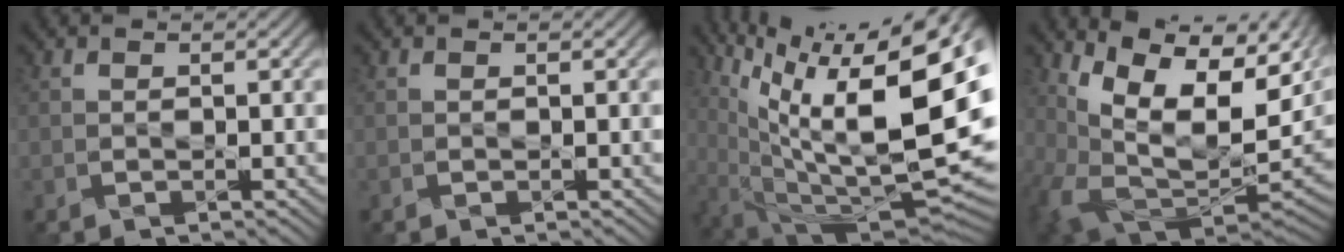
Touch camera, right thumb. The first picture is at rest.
{"total": 0.0}
{"total": 19.9, "force": [7.3, 5.8, 17.6], "torque": [-0.255, 0.024, 0.132]}
{"total": 13.7, "force": [3.5, 8.1, 10.4], "torque": [-0.185, -0.016, 0.088]}